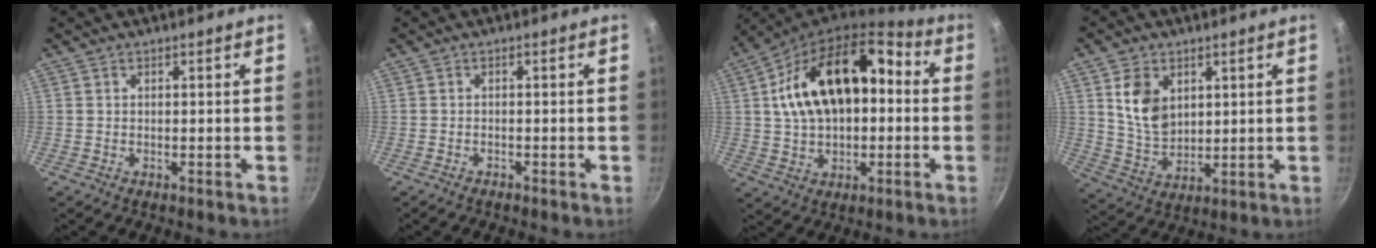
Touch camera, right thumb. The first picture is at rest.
{"total": 0.6, "force": [-0.6, 0.1, 0.1], "torque": [-0.011, 0.008, -0.011]}
{"total": 18.6, "force": [2.2, 11.6, 14.3], "torque": [-0.219, 0.045, 0.030]}
{"total": 9.3, "force": [3.3, 6.5, 5.7], "torque": [-0.084, -0.025, 0.072]}